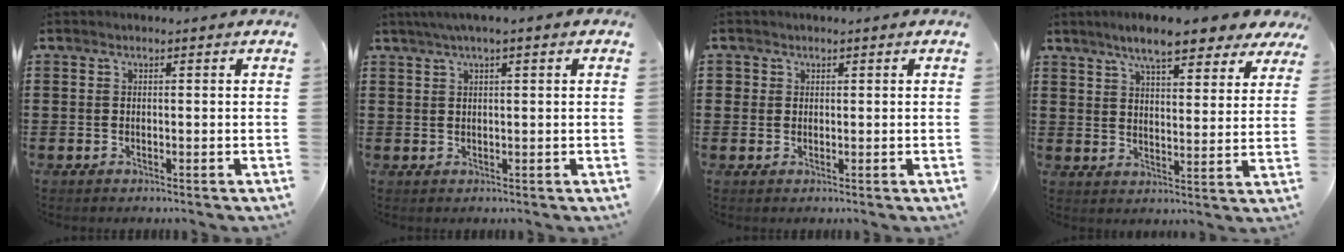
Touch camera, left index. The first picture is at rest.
{"total": 2.3, "force": [1.2, 0.0, 1.9], "torque": [-0.036, 0.003, 0.021]}
{"total": 1.2, "force": [0.5, 1.1, 0.1], "torque": [-0.006, 0.006, 0.010]}
{"total": 8.1, "force": [6.8, 1.4, 4.2], "torque": [-0.086, -0.019, 0.119]}